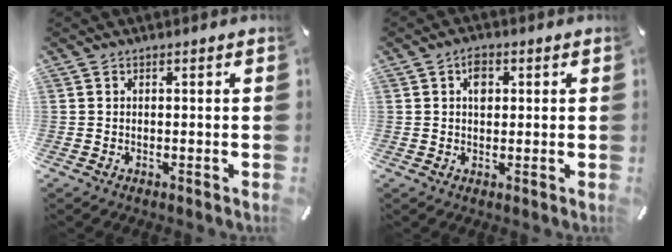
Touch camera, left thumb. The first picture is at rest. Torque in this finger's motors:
{"motor_torque": [0.62, 0.83, 0.27, -0.27, 0.19]}